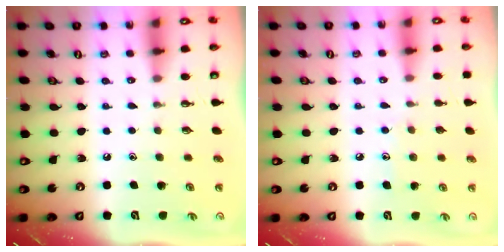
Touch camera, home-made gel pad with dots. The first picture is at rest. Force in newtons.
{"total": 6.5, "press": 6.5, "slide": 0.6}